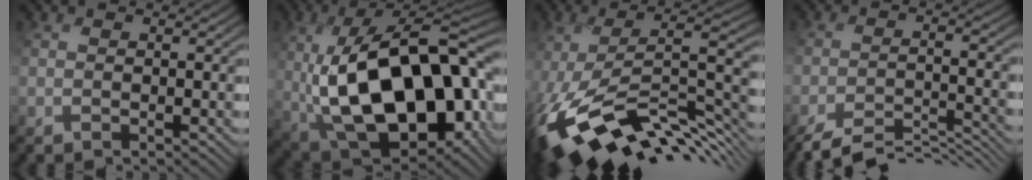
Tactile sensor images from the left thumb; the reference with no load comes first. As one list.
[{"total": 21.0, "force": [-0.1, 11.6, 17.5], "torque": [-0.314, -0.025, 0.015]}, {"total": 14.0, "force": [-6.0, 6.3, 11.0], "torque": [-0.231, -0.015, -0.091]}, {"total": 8.5, "force": [-7.6, 1.4, 3.5], "torque": [-0.064, -0.002, -0.115]}]